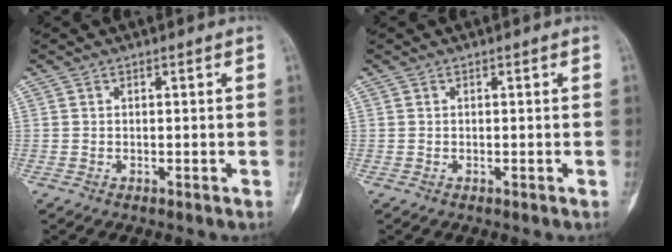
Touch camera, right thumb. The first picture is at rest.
{"total": 0.0}